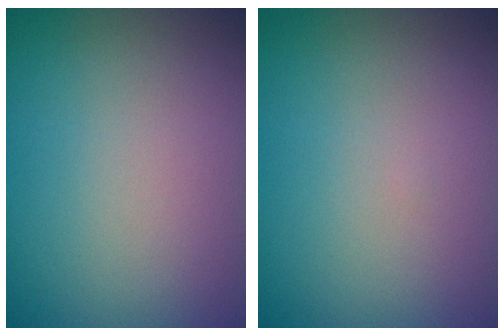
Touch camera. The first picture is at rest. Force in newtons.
{"total": 0.0}